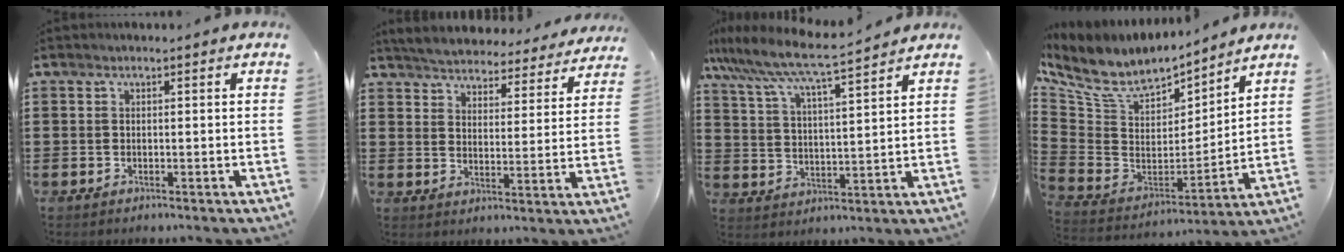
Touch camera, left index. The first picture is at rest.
{"total": 4.8, "force": [4.8, -0.1, 0.0], "torque": [-0.030, -0.036, 0.082]}
{"total": 7.1, "force": [6.4, -0.3, 3.0], "torque": [-0.085, -0.042, 0.105]}
{"total": 8.1, "force": [6.0, 3.7, 4.0], "torque": [-0.111, -0.038, 0.105]}